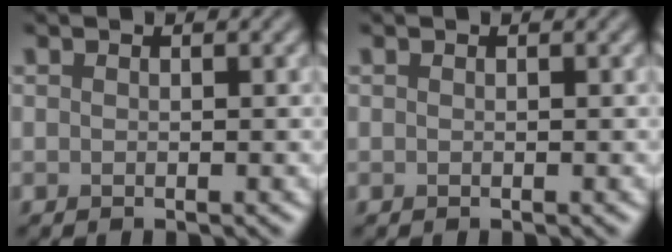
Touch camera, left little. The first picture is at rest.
{"total": 0.0}